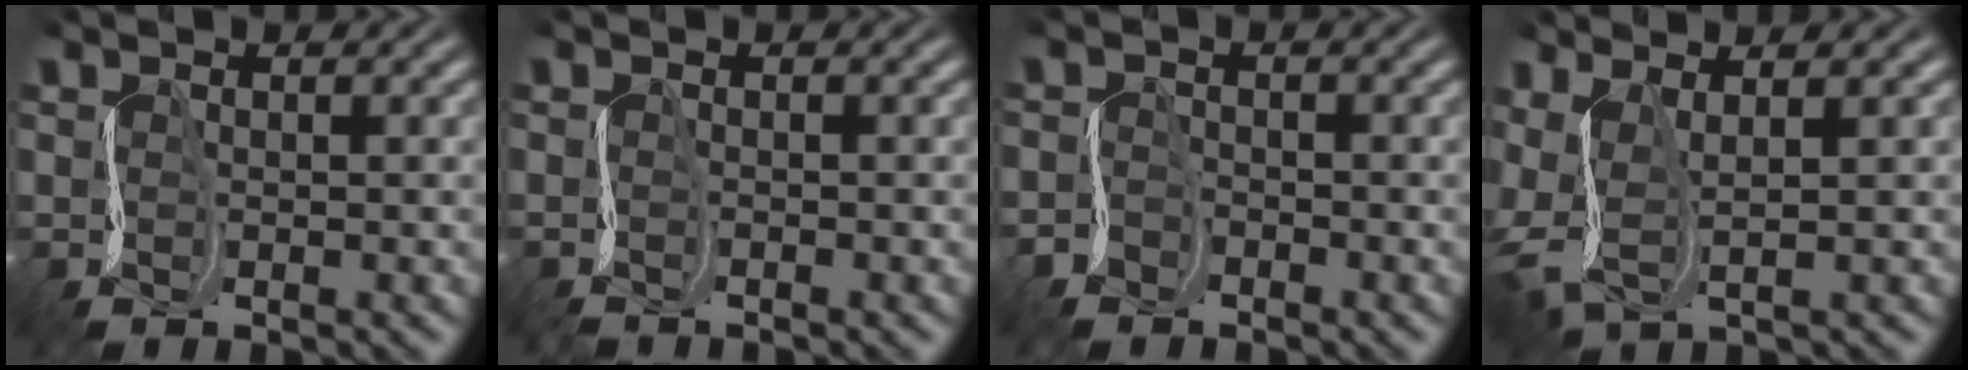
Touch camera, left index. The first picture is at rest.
{"total": 0.9, "force": [-0.8, -0.4, -0.1], "torque": [-0.001, -0.002, -0.019]}
{"total": 1.5, "force": [-1.3, 0.7, -0.2], "torque": [0.002, 0.002, -0.033]}
{"total": 3.9, "force": [1.0, 1.5, 3.5], "torque": [-0.092, -0.003, 0.024]}